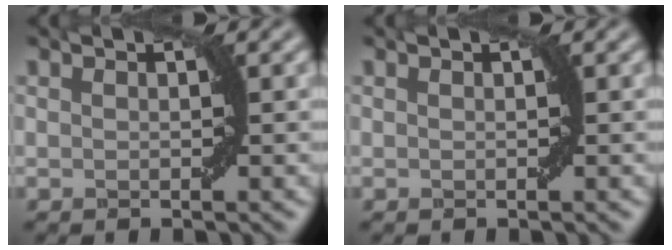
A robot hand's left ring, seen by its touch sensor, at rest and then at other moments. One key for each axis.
{"total": 0.0}